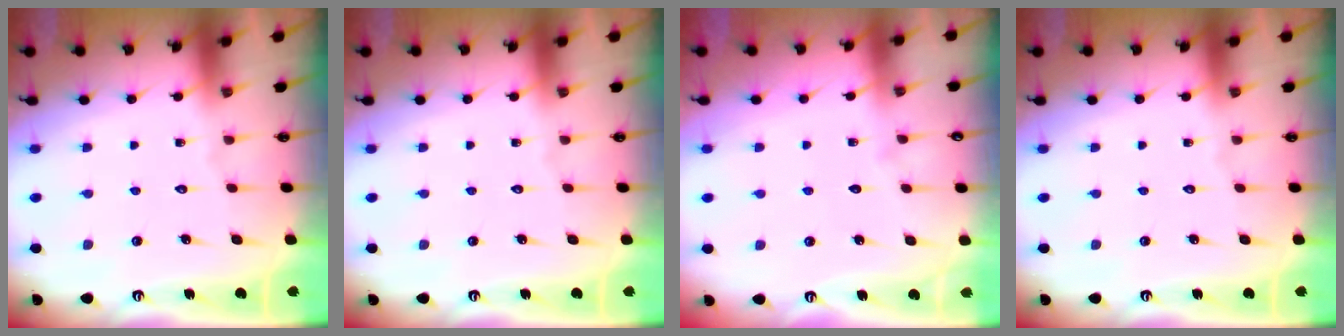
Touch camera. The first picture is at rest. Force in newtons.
{"total": 0.0}
{"total": 2.6, "press": 2.6, "slide": 0.3}
{"total": 0.0}